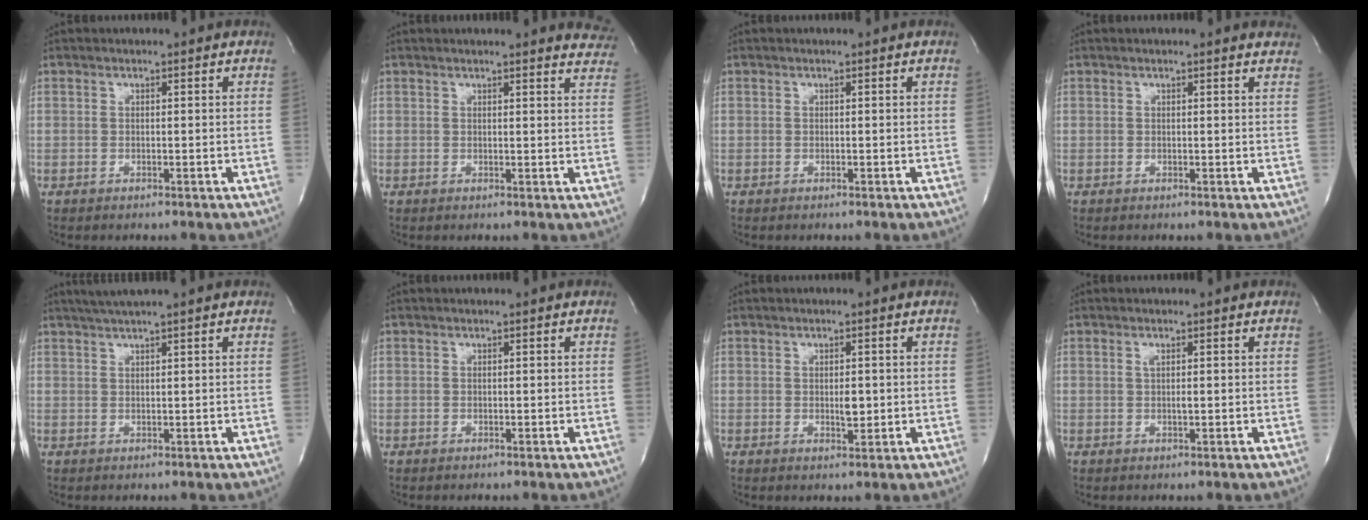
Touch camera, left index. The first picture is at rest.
{"total": 10.6, "force": [10.3, 1.5, 2.1], "torque": [0.000, -0.037, 0.082]}
{"total": 0.0}
{"total": 3.0, "force": [2.9, 0.3, 0.7], "torque": [-0.013, -0.002, 0.016]}
{"total": 3.6, "force": [2.8, -0.9, 1.9], "torque": [-0.032, 0.013, 0.054]}
{"total": 0.0}
{"total": 2.0, "force": [0.0, 0.8, 1.8], "torque": [-0.030, -0.003, 0.003]}
{"total": 1.2, "force": [0.2, 0.2, 1.1], "torque": [-0.027, -0.001, 0.004]}